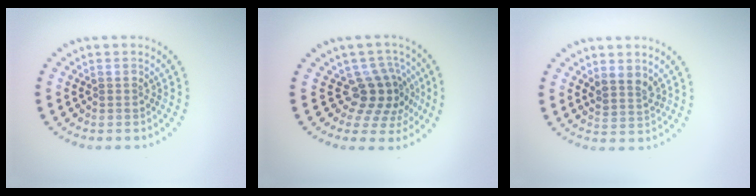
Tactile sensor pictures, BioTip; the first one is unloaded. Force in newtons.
{"total": 3.9, "press": 2.9, "slide": 2.7}
{"total": 1.9, "press": 1.5, "slide": 1.2}